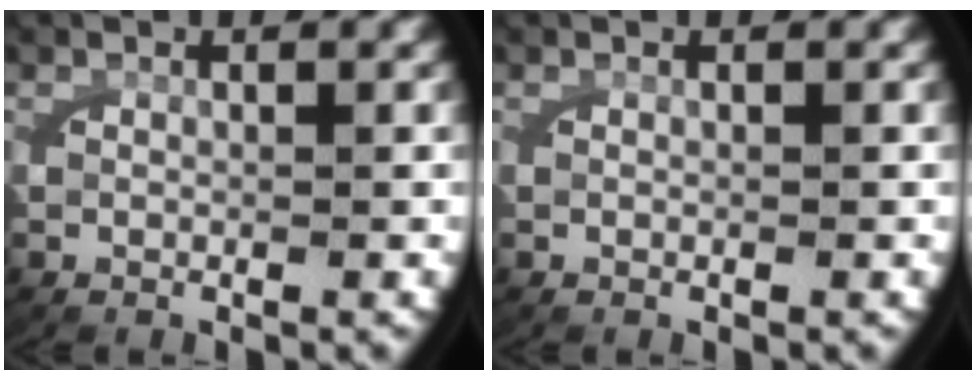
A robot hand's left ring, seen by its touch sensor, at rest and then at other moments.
{"total": 0.0}